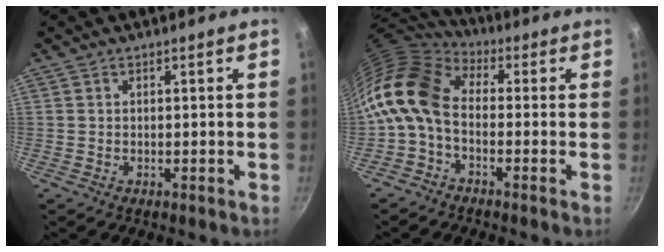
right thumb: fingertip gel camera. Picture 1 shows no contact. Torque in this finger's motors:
{"motor_torque": [1.15, 3.16, 2.04, -0.71, 0.23]}